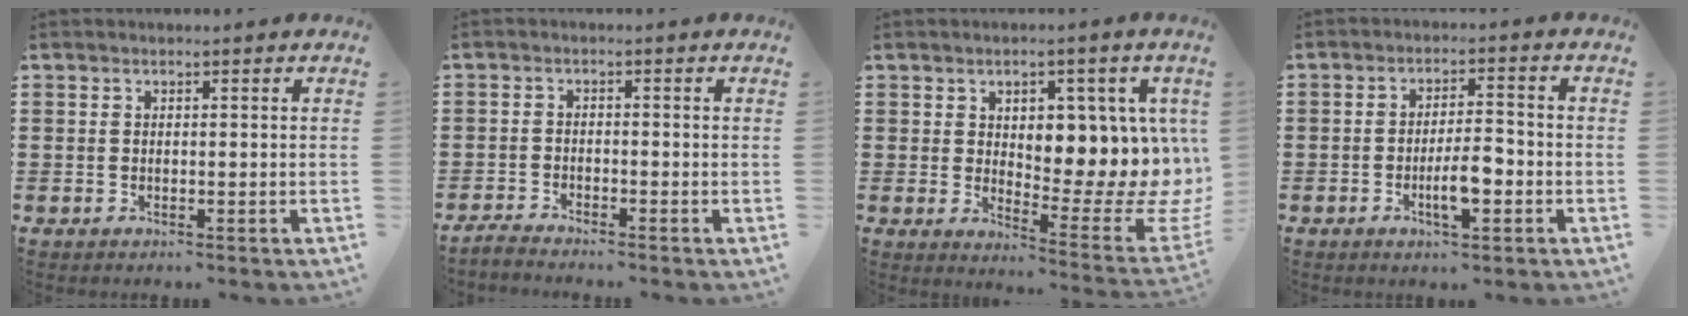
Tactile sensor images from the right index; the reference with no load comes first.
{"total": 1.7, "force": [-1.7, -0.1, 0.1], "torque": [-0.005, 0.003, -0.035]}
{"total": 7.7, "force": [2.7, 3.6, 6.2], "torque": [-0.083, -0.049, 0.040]}
{"total": 5.8, "force": [-2.0, 1.7, 5.2], "torque": [-0.099, 0.000, -0.039]}